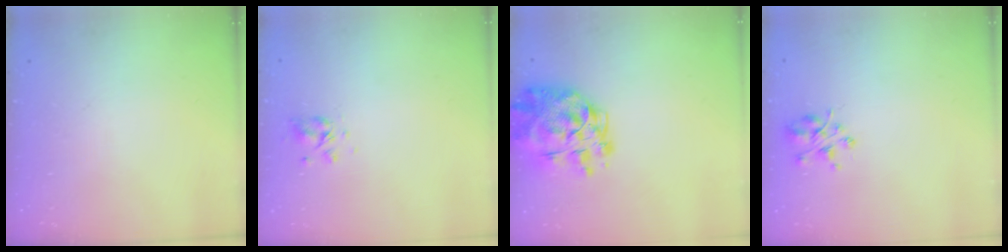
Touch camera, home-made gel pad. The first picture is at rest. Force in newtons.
{"total": 3.8, "press": 3.5, "slide": 1.4}
{"total": 14.0, "press": 13.2, "slide": 4.7}
{"total": 3.9, "press": 3.8, "slide": 0.7}